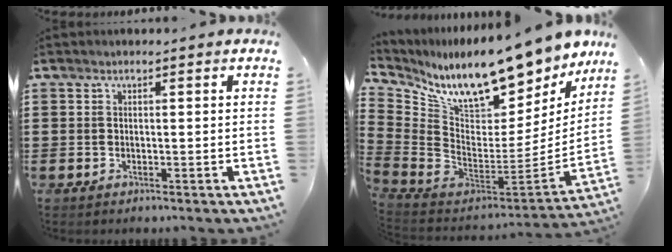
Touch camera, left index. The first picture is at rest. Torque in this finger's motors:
{"motor_torque": [2.14, 0.00, 1.05, 0.21]}